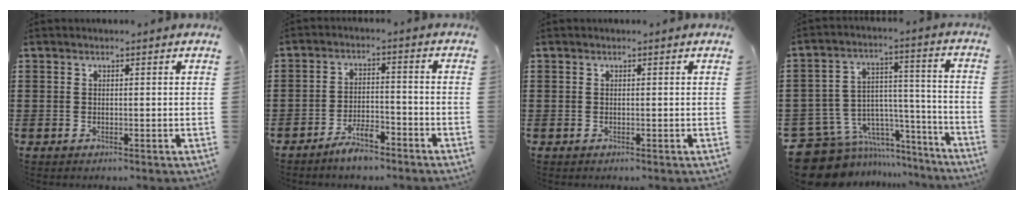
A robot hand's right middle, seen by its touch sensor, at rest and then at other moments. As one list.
[{"total": 4.8, "force": [-4.1, 1.1, 2.2], "torque": [-0.044, 0.007, -0.081]}, {"total": 0.0}, {"total": 9.5, "force": [-7.3, 5.7, 1.9], "torque": [-0.058, 0.013, -0.134]}]